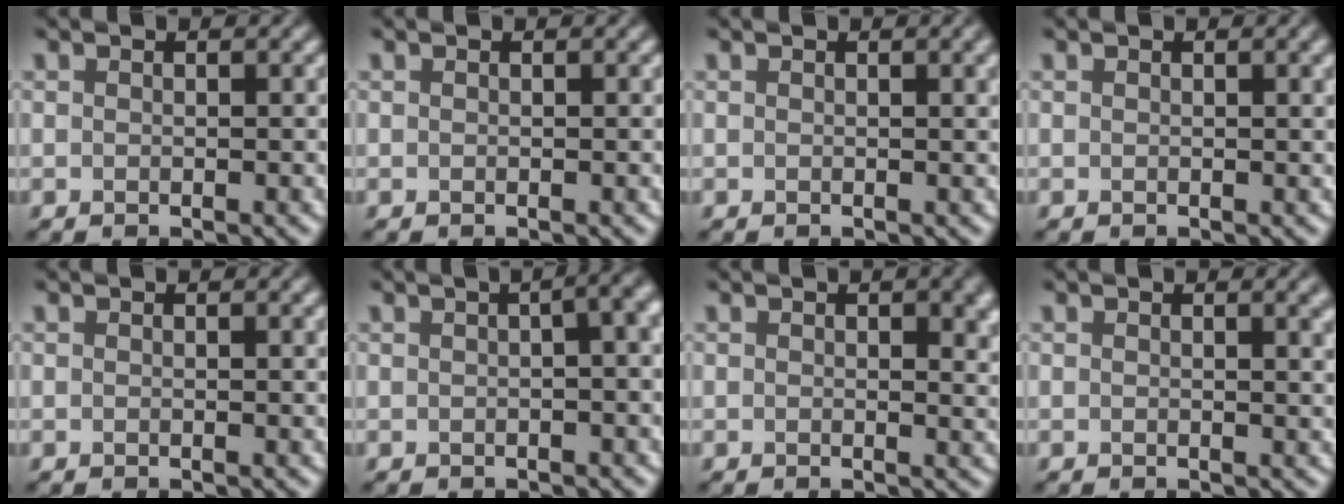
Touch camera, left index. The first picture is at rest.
{"total": 0.0}
{"total": 1.5, "force": [0.6, 0.4, 1.4], "torque": [-0.013, 0.004, 0.007]}
{"total": 1.2, "force": [0.5, 0.3, 1.1], "torque": [-0.010, 0.004, 0.006]}
{"total": 0.6, "force": [0.2, 0.1, 0.6], "torque": [-0.005, 0.002, 0.002]}
{"total": 7.4, "force": [1.8, 3.5, 6.3], "torque": [-0.032, 0.040, -0.006]}
{"total": 3.4, "force": [1.1, 1.3, 3.0], "torque": [-0.028, -0.001, 0.016]}
{"total": 2.2, "force": [1.0, 0.8, 1.8], "torque": [-0.009, 0.005, 0.010]}